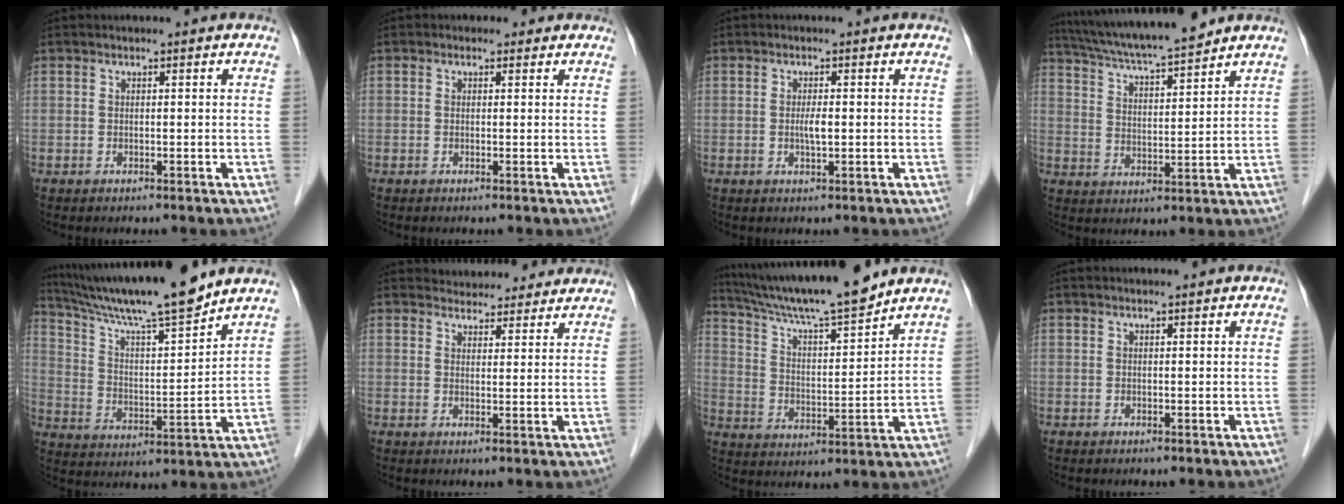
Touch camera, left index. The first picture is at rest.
{"total": 1.5, "force": [0.7, 1.3, 0.1], "torque": [0.005, 0.008, 0.004]}
{"total": 1.8, "force": [-0.1, 0.3, 1.8], "torque": [-0.038, -0.001, -0.001]}
{"total": 13.5, "force": [12.1, 0.2, 5.9], "torque": [-0.108, 0.014, 0.199]}
{"total": 16.6, "force": [14.5, -0.3, 8.1], "torque": [-0.145, 0.003, 0.245]}
{"total": 9.0, "force": [8.5, 2.9, 1.3], "torque": [0.001, 0.017, 0.095]}
{"total": 15.5, "force": [13.8, -0.2, 7.1], "torque": [-0.128, 0.004, 0.232]}
{"total": 0.6, "force": [0.6, -0.1, 0.2], "torque": [-0.009, 0.002, 0.010]}